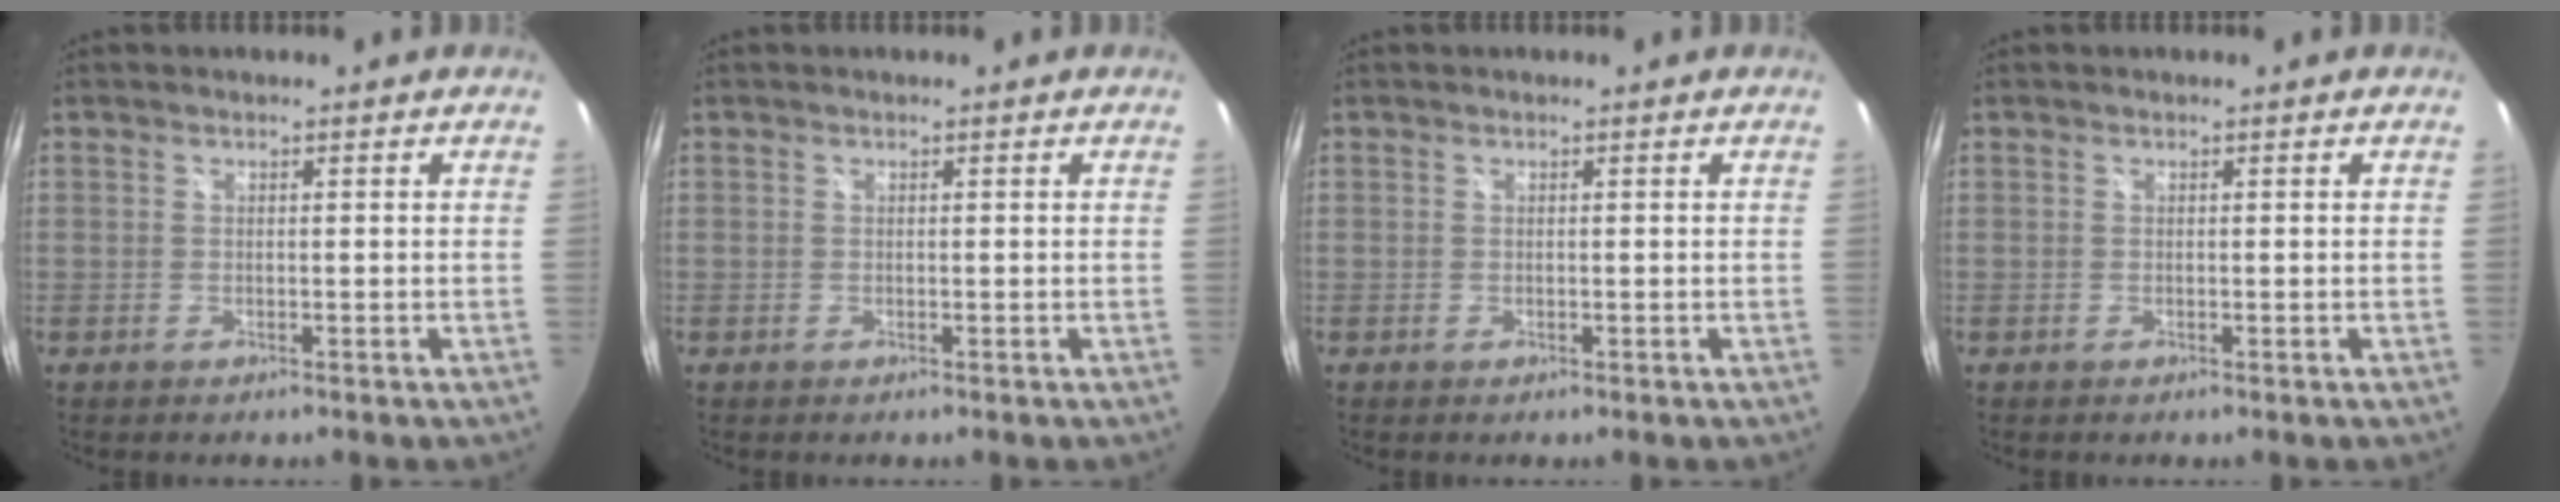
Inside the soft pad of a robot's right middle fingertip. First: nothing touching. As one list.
[{"total": 0.0}, {"total": 0.0}, {"total": 0.0}]